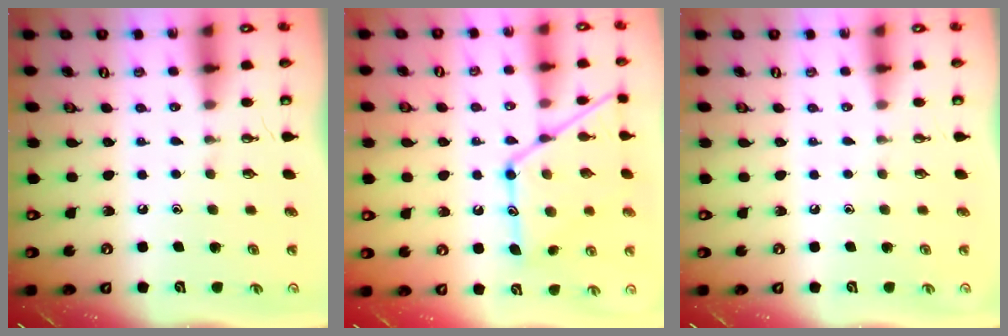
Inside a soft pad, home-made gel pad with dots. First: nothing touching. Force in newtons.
{"total": 16.5, "press": 16.4, "slide": 1.4}
{"total": 0.0}